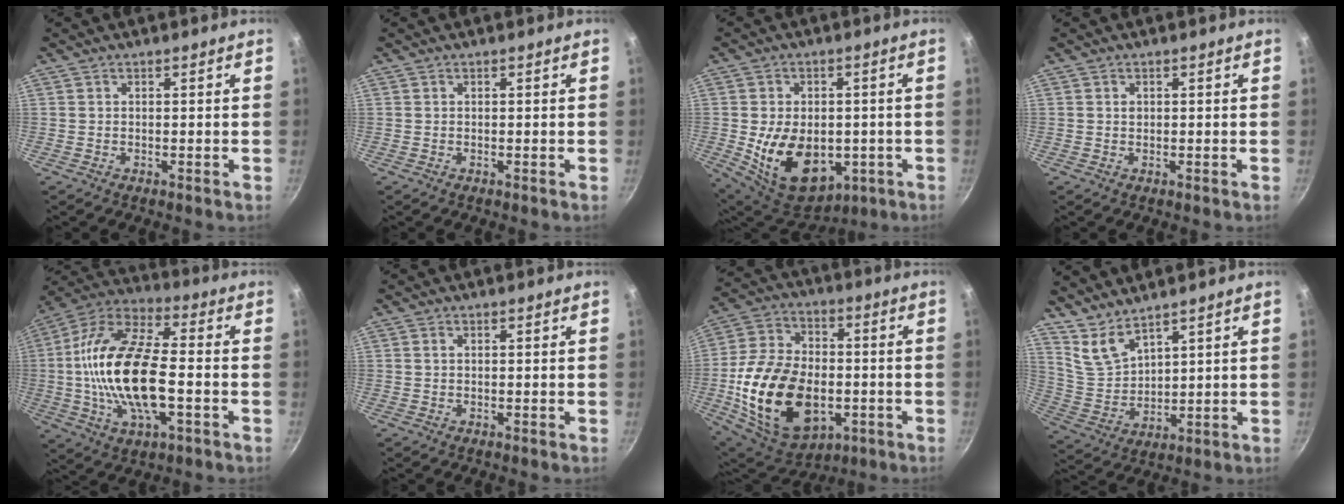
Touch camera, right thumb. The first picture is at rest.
{"total": 0.0}
{"total": 16.9, "force": [-2.9, 11.6, 11.9], "torque": [-0.172, -0.005, -0.022]}
{"total": 0.9, "force": [0.3, 0.7, 0.4], "torque": [-0.005, 0.001, 0.004]}
{"total": 21.5, "force": [-2.7, 9.5, 19.1], "torque": [-0.365, 0.027, -0.063]}
{"total": 2.0, "force": [0.5, 0.7, 1.8], "torque": [-0.040, 0.002, 0.010]}
{"total": 24.8, "force": [-4.8, 16.1, 18.2], "torque": [-0.324, 0.022, -0.067]}
{"total": 7.0, "force": [5.8, 2.1, 3.4], "torque": [-0.063, -0.048, 0.132]}